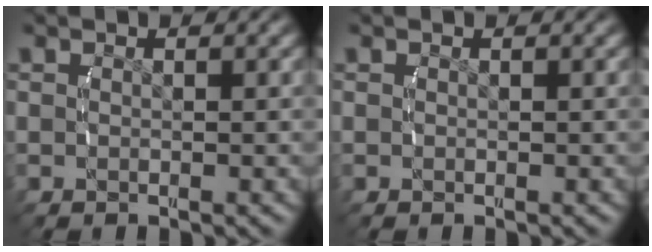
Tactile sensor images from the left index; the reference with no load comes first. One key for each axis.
{"total": 0.0}